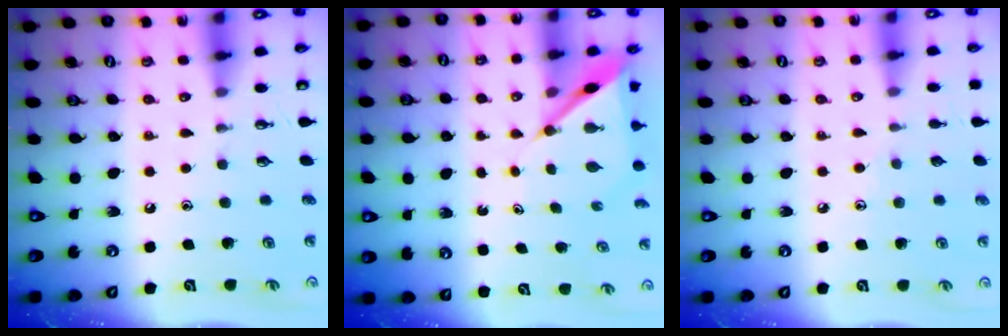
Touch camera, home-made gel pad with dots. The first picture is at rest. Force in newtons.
{"total": 6.3, "press": 6.3, "slide": 0.6}
{"total": 2.9, "press": 2.8, "slide": 0.2}